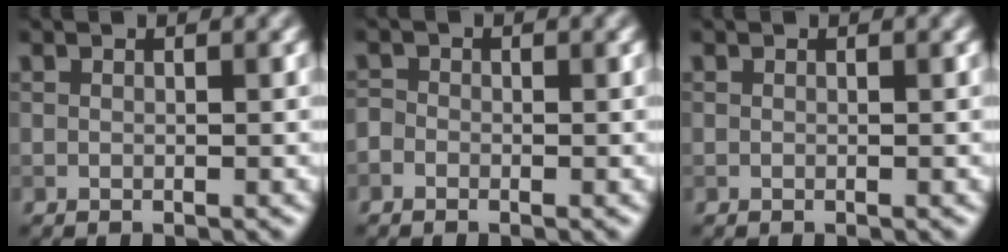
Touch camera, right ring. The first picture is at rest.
{"total": 1.0, "force": [-0.6, 0.8, 0.3], "torque": [0.000, -0.001, -0.013]}
{"total": 0.0}